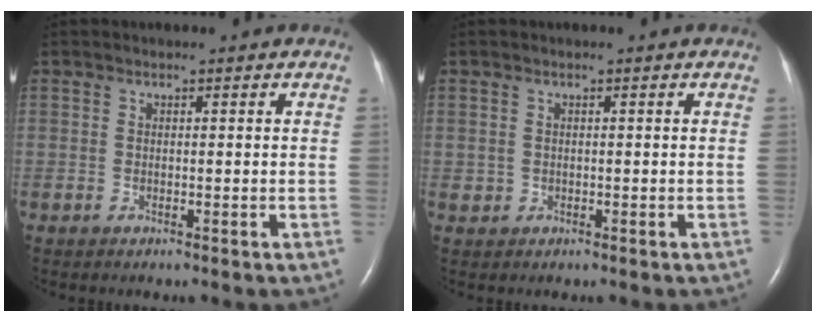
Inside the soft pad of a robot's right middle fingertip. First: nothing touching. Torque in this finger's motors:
{"motor_torque": [0.22, -0.03, 0.15, 0.02]}